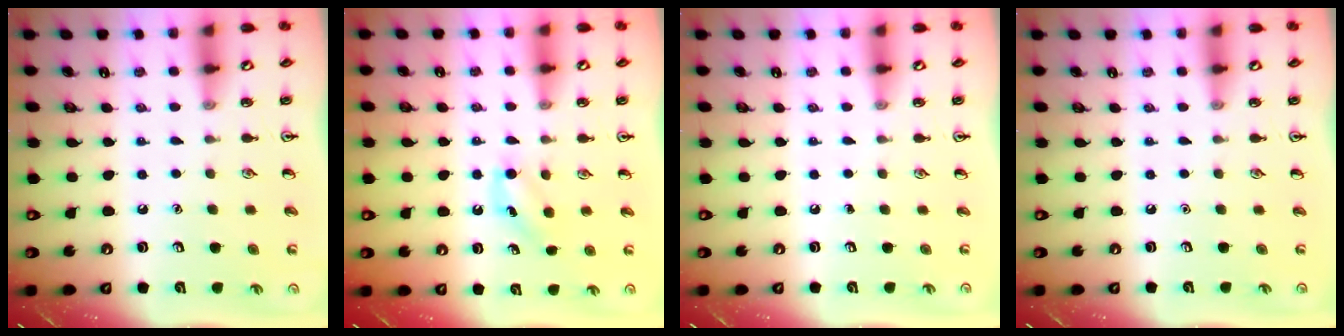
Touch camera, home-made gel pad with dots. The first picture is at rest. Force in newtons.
{"total": 5.3, "press": 5.0, "slide": 1.7}
{"total": 0.0}
{"total": 0.0}